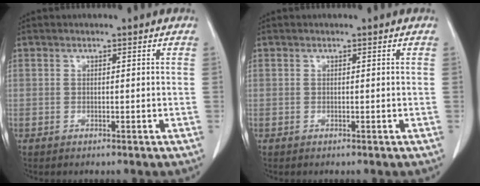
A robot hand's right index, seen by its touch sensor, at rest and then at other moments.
{"total": 0.0}